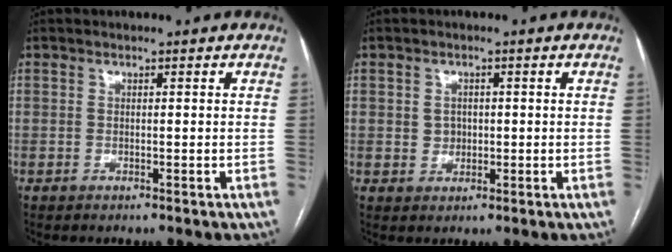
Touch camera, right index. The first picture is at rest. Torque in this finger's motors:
{"motor_torque": [0.02, 0.03, 0.06, 0.00]}